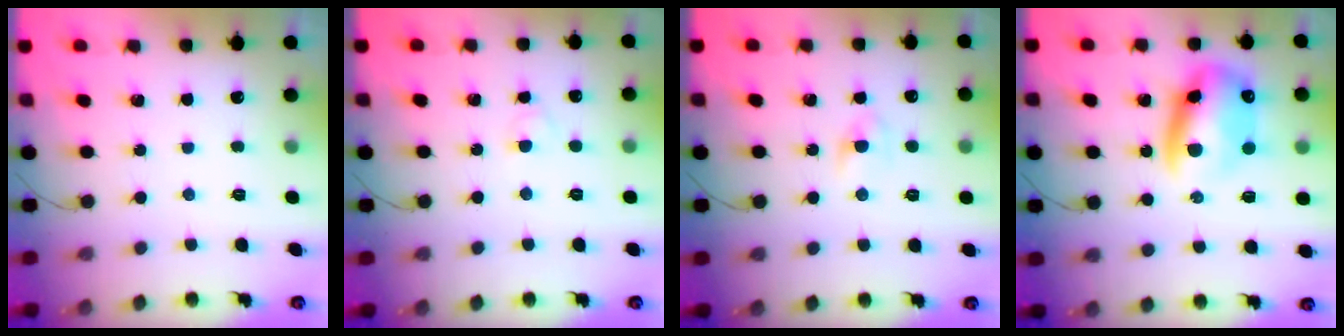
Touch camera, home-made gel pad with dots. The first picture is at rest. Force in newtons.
{"total": 2.2, "press": 1.9, "slide": 1.1}
{"total": 1.6, "press": 1.4, "slide": 0.8}
{"total": 12.4, "press": 11.9, "slide": 3.2}